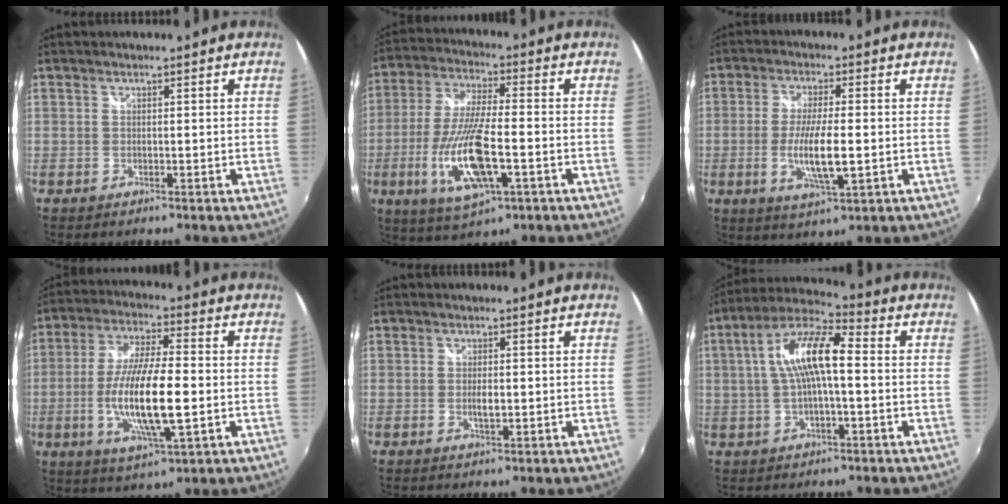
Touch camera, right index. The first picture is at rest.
{"total": 15.8, "force": [-4.9, 4.7, 14.3], "torque": [-0.301, -0.020, -0.087]}
{"total": 8.6, "force": [-1.5, 1.6, 8.3], "torque": [-0.159, -0.015, -0.026]}
{"total": 15.0, "force": [-2.7, 3.2, 14.4], "torque": [-0.283, -0.013, -0.049]}
{"total": 1.8, "force": [-0.2, 0.7, 1.7], "torque": [-0.030, -0.004, -0.002]}
{"total": 11.9, "force": [0.5, 3.5, 11.4], "torque": [-0.219, 0.022, 0.005]}